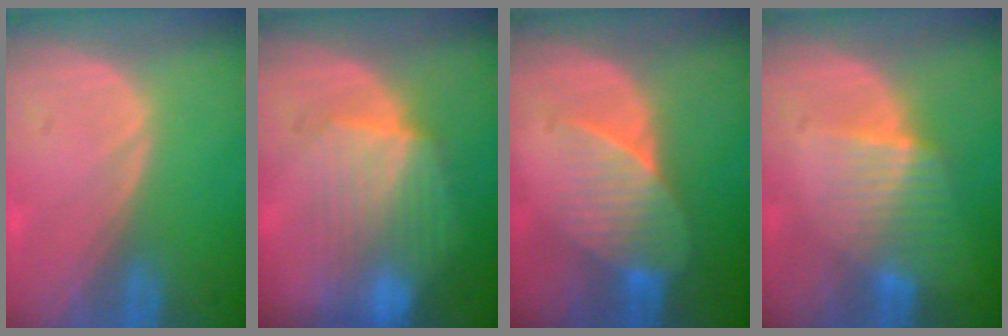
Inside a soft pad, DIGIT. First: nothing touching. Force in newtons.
{"total": 8.0, "press": 7.9, "slide": 1.0}
{"total": 7.1, "press": 6.5, "slide": 2.8}
{"total": 6.6, "press": 5.8, "slide": 3.2}